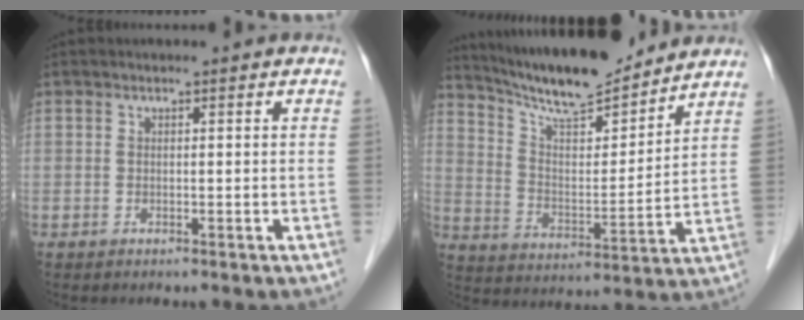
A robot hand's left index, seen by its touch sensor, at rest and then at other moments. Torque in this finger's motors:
{"motor_torque": [0.33, -0.21, 0.25, 0.07]}